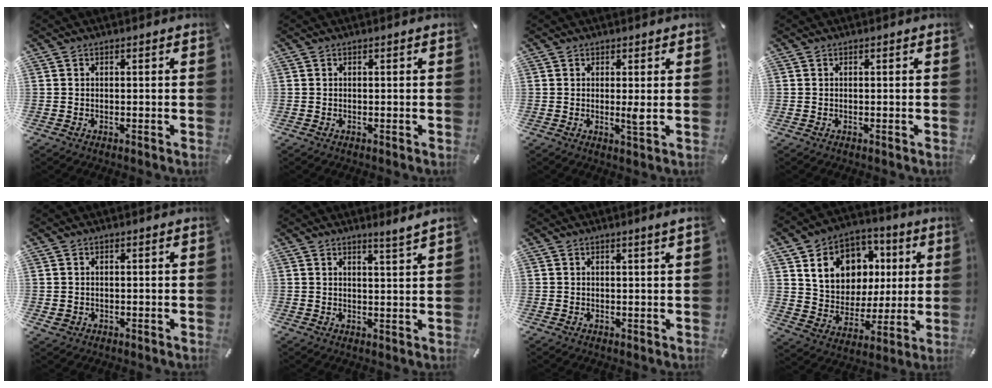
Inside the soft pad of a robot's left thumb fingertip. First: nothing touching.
{"total": 0.0}
{"total": 2.8, "force": [0.2, 0.1, 2.8], "torque": [-0.041, -0.012, 0.002]}
{"total": 0.0}
{"total": 1.3, "force": [-0.2, 1.2, 0.4], "torque": [-0.008, 0.005, -0.005]}
{"total": 3.8, "force": [3.5, -0.8, 1.2], "torque": [-0.024, -0.029, 0.061]}
{"total": 1.7, "force": [0.8, 0.0, 1.6], "torque": [-0.028, -0.001, 0.013]}
{"total": 14.5, "force": [4.4, 12.5, 5.9], "torque": [-0.096, -0.011, 0.090]}